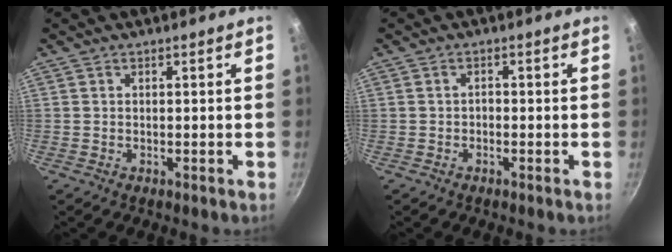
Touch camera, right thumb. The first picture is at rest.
{"total": 0.9, "force": [-0.5, 0.6, 0.5], "torque": [-0.009, 0.006, -0.010]}